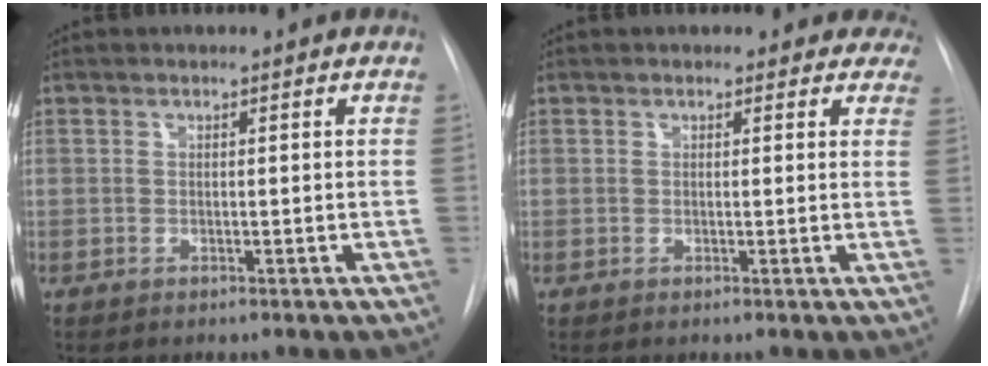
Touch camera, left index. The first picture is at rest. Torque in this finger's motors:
{"motor_torque": [0.78, -1.36, 0.13, -0.03]}